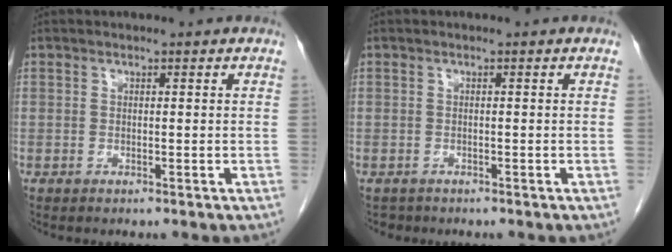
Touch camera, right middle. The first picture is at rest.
{"total": 1.0, "force": [-0.8, 0.6, -0.1], "torque": [-0.006, 0.000, -0.013]}